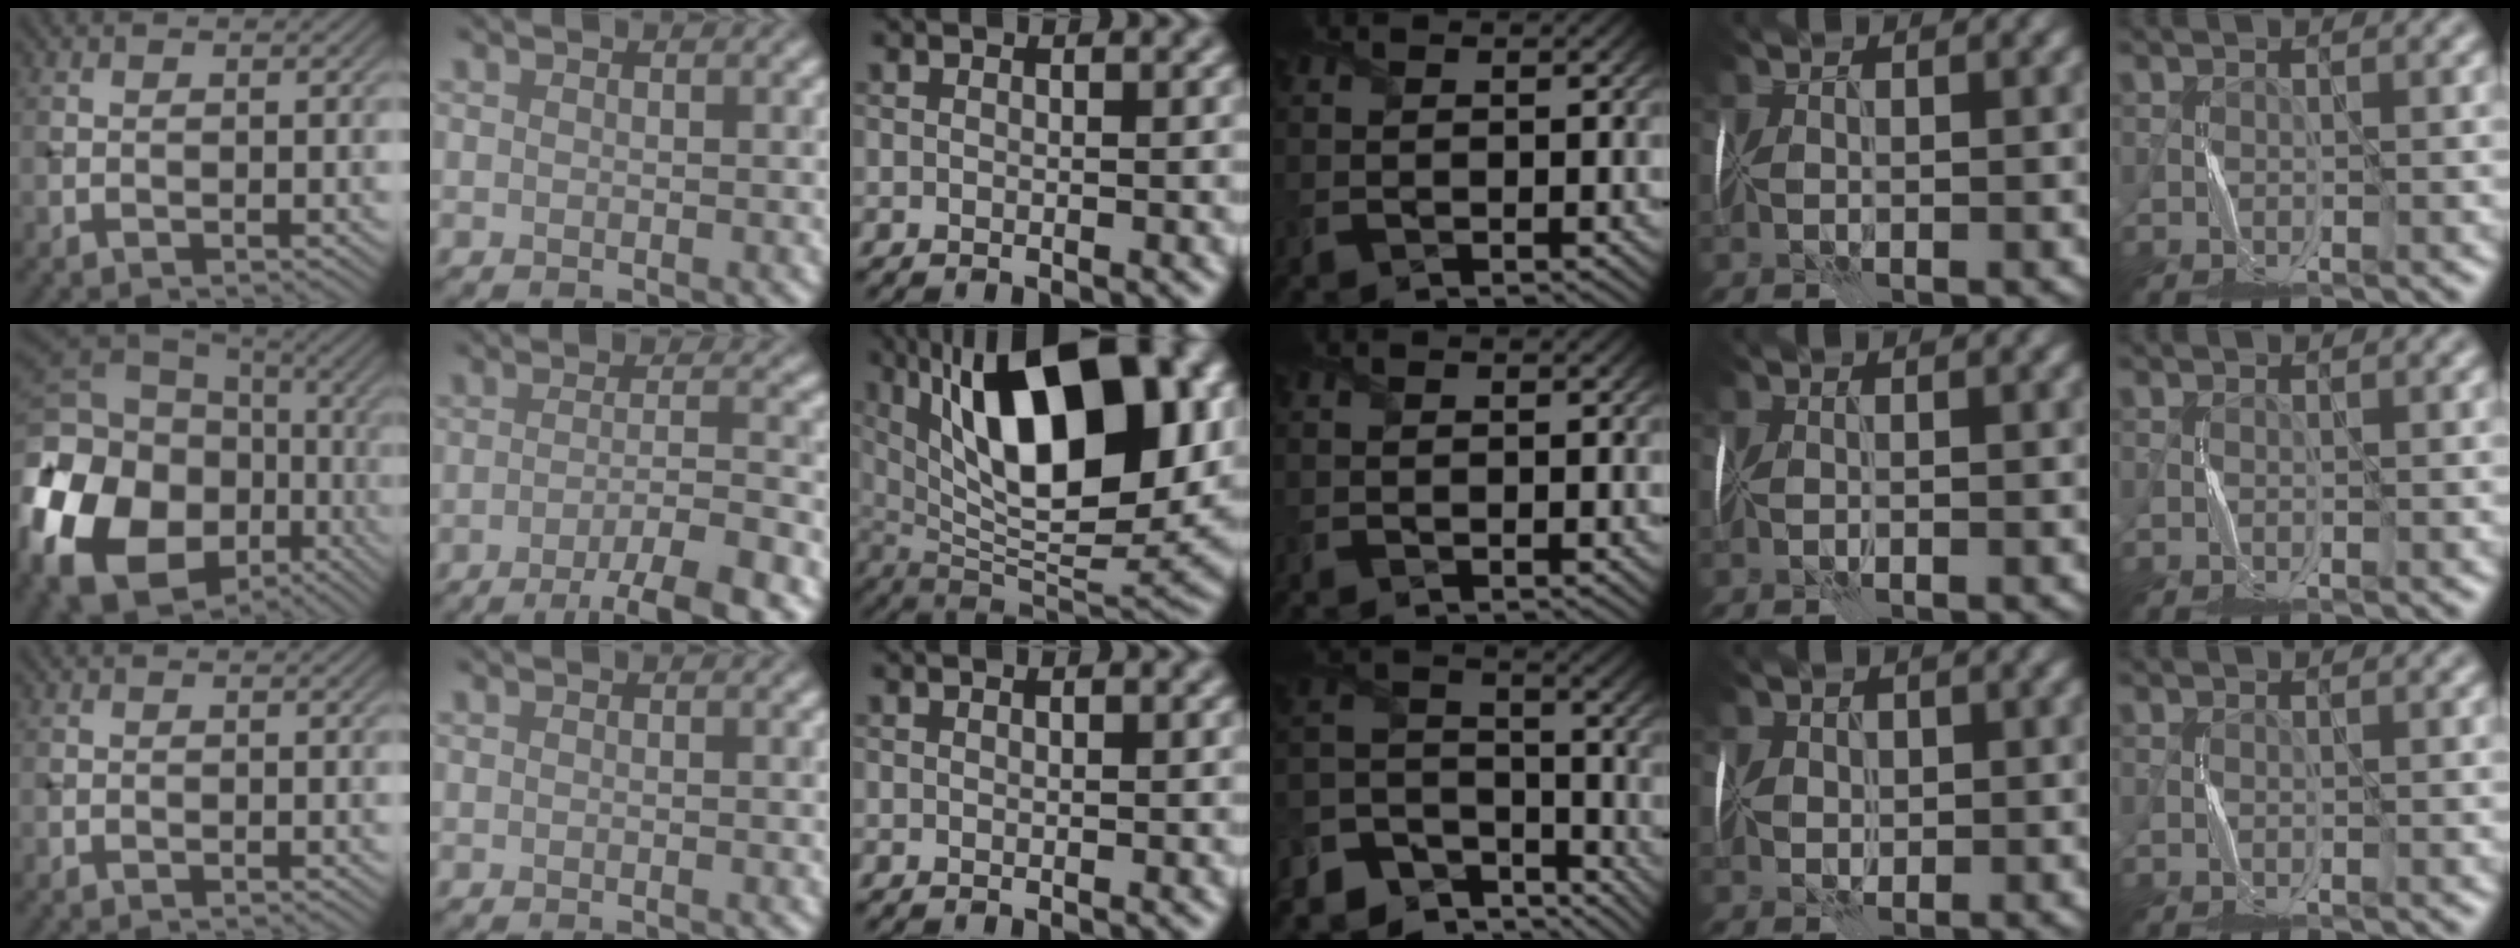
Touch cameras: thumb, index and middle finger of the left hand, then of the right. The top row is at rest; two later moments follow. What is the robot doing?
{"motion": "fold", "object": "memory foam"}